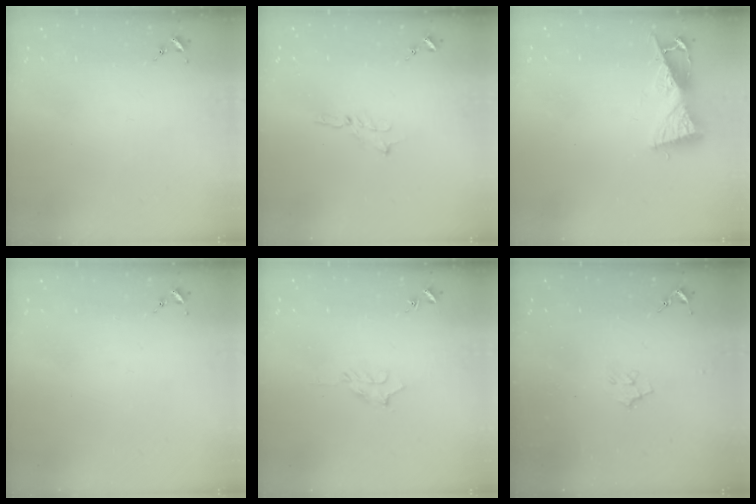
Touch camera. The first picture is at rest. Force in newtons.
{"total": 3.5, "press": 3.5, "slide": 0.1}
{"total": 8.9, "press": 8.9, "slide": 0.3}
{"total": 0.0}
{"total": 6.3, "press": 6.3, "slide": 0.7}
{"total": 6.2, "press": 6.1, "slide": 0.9}